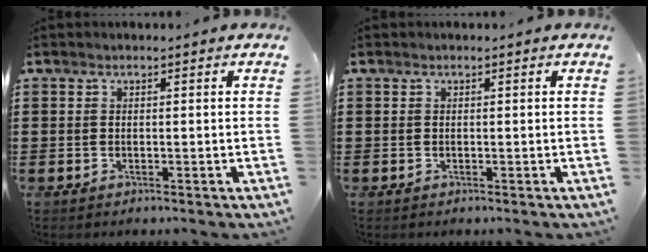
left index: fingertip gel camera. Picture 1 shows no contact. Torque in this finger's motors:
{"motor_torque": [0.00, 0.00, 0.00, 0.00]}